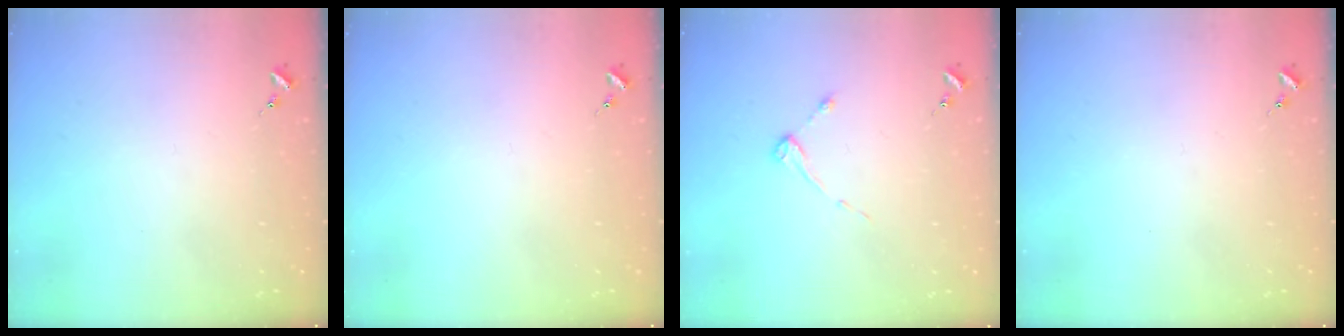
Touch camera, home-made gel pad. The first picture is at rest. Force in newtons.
{"total": 0.0}
{"total": 3.0, "press": 3.0, "slide": 0.4}
{"total": 0.0}